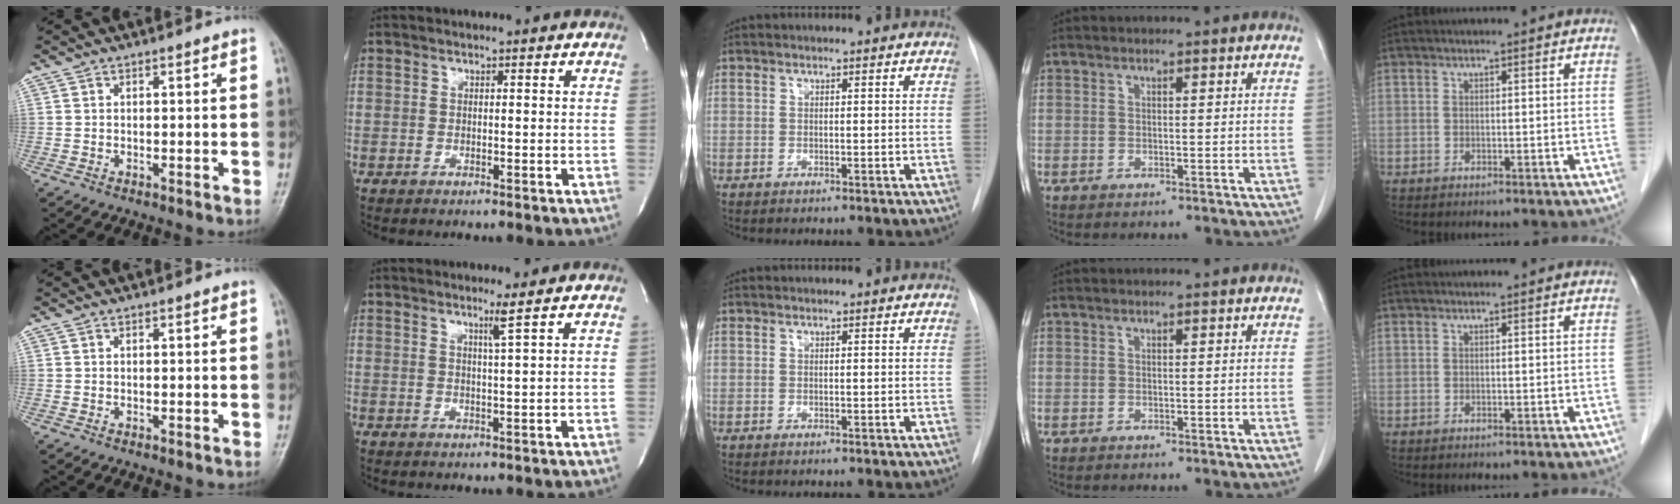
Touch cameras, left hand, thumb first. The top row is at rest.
{"index": {"total": 2.2, "force": [1.3, -1.1, 1.5], "torque": [-0.039, -0.014, 0.028]}}